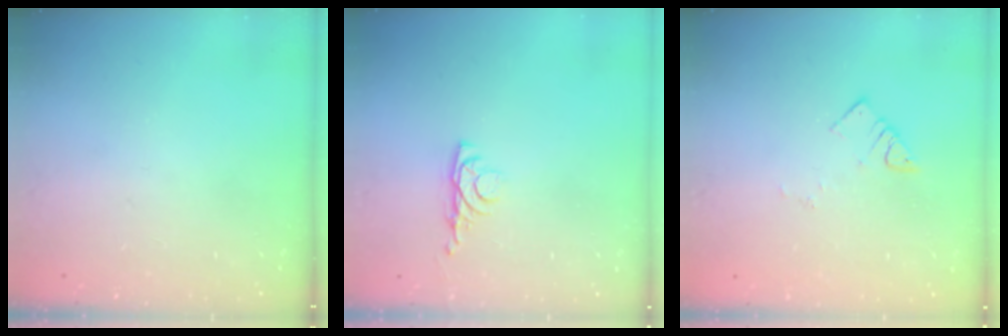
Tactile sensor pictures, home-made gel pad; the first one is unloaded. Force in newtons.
{"total": 4.0, "press": 3.9, "slide": 0.6}
{"total": 3.6, "press": 3.6, "slide": 0.3}